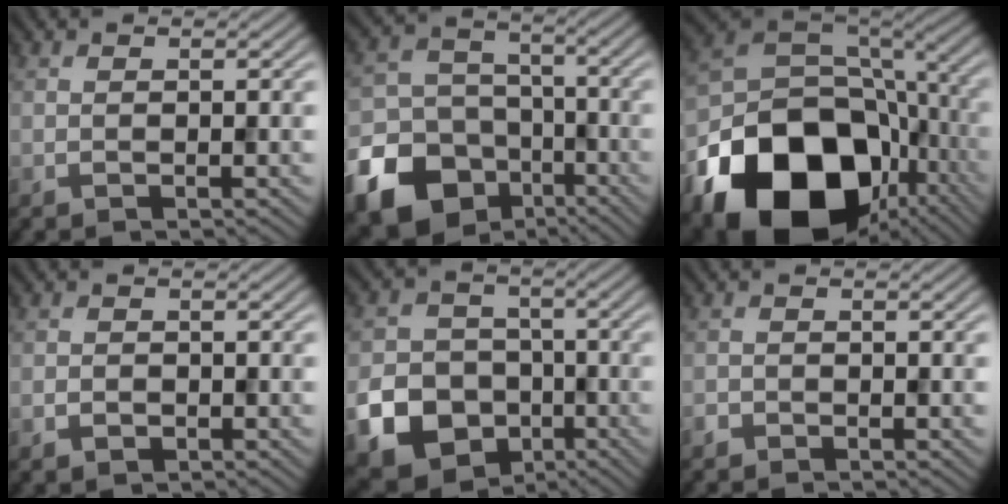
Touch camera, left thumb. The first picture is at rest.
{"total": 18.2, "force": [-9.7, 13.9, 6.7], "torque": [-0.185, -0.073, -0.174]}
{"total": 21.0, "force": [-8.8, 14.9, 11.9], "torque": [-0.269, -0.054, -0.124]}
{"total": 1.3, "force": [-0.7, 1.0, 0.5], "torque": [-0.011, -0.002, -0.015]}
{"total": 15.6, "force": [-6.6, 13.2, 5.2], "torque": [-0.138, -0.068, -0.126]}
{"total": 1.0, "force": [-0.8, 0.6, 0.1], "torque": [-0.002, -0.001, -0.018]}